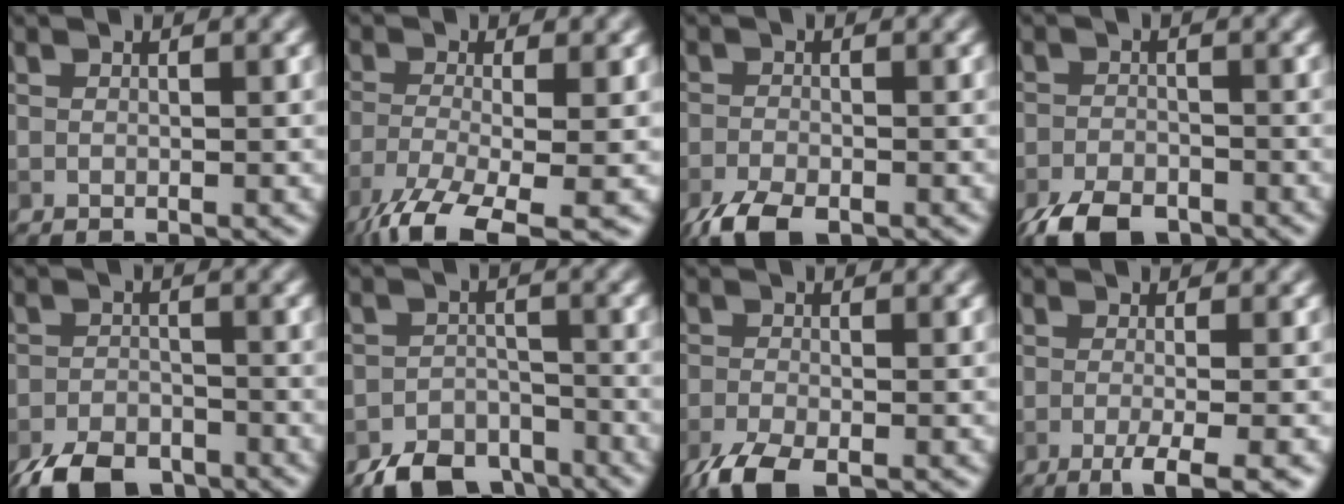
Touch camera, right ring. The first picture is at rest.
{"total": 8.3, "force": [-5.2, 2.2, 6.2], "torque": [-0.115, -0.021, -0.103]}
{"total": 4.1, "force": [-3.0, 1.5, 2.5], "torque": [-0.044, -0.009, -0.060]}
{"total": 5.2, "force": [-3.8, 2.3, 2.7], "torque": [-0.044, -0.006, -0.075]}
{"total": 5.9, "force": [-4.5, 2.8, 2.8], "torque": [-0.047, -0.007, -0.085]}
{"total": 5.6, "force": [-4.3, 3.0, 1.8], "torque": [-0.024, -0.012, -0.072]}
{"total": 4.1, "force": [-2.9, 1.1, 2.7], "torque": [-0.058, -0.012, -0.063]}
{"total": 4.0, "force": [-1.7, 0.8, 3.5], "torque": [-0.051, -0.005, -0.036]}